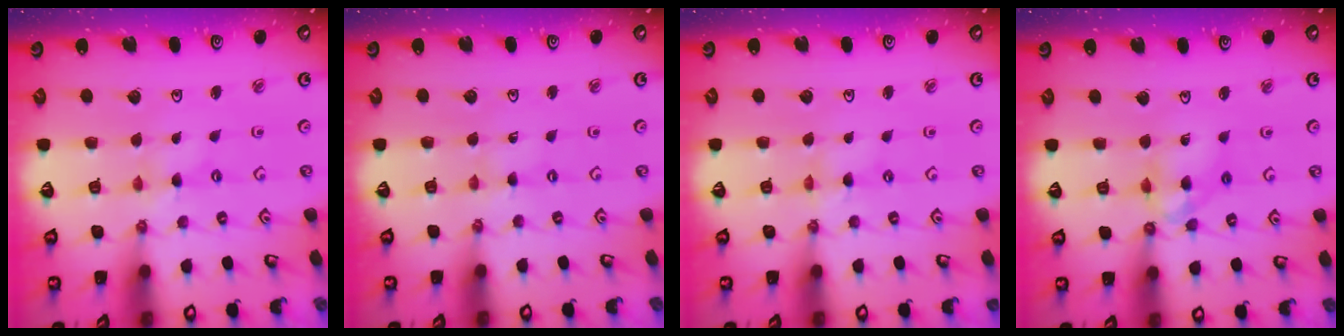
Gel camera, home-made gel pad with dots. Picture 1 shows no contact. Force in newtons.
{"total": 0.0}
{"total": 0.0}
{"total": 10.2, "press": 10.2, "slide": 1.0}